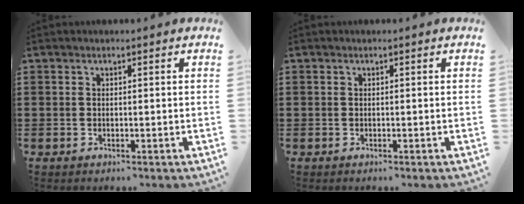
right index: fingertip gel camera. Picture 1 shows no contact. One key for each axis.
{"total": 0.0}